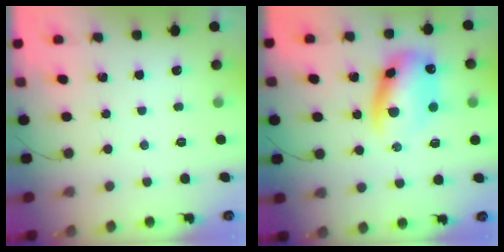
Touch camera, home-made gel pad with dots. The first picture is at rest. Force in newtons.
{"total": 12.6, "press": 12.3, "slide": 2.9}